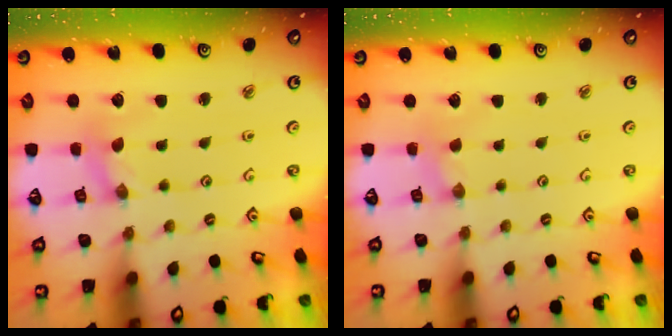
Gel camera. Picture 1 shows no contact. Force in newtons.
{"total": 0.6, "press": 0.6, "slide": 0.1}